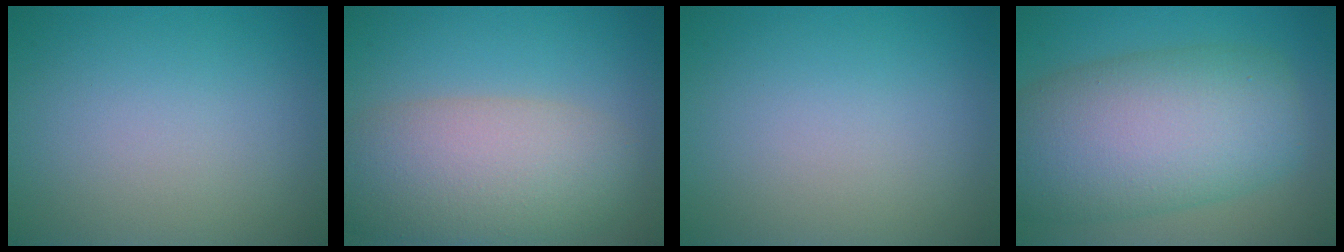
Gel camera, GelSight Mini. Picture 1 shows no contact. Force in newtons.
{"total": 8.2, "press": 8.2, "slide": 0.3}
{"total": 0.0}
{"total": 11.3, "press": 11.3, "slide": 0.3}